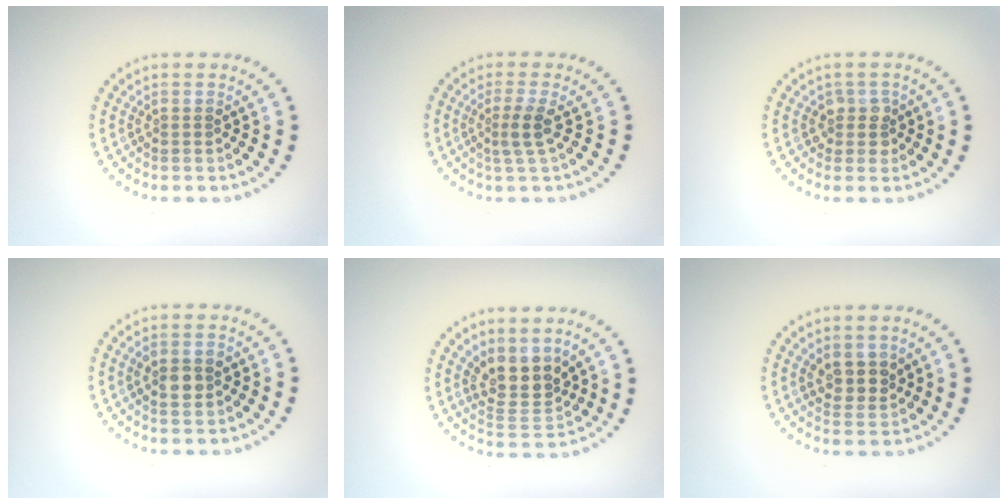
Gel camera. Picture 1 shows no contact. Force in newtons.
{"total": 2.0, "press": 1.4, "slide": 1.3}
{"total": 1.6, "press": 1.4, "slide": 0.8}
{"total": 2.3, "press": 2.3, "slide": 0.2}
{"total": 3.8, "press": 3.4, "slide": 1.8}
{"total": 2.5, "press": 2.3, "slide": 1.1}